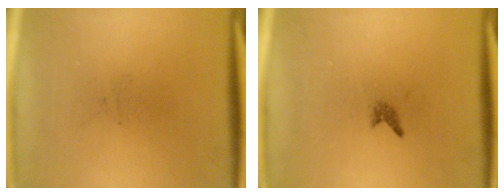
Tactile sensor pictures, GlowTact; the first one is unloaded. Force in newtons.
{"total": 0.7}